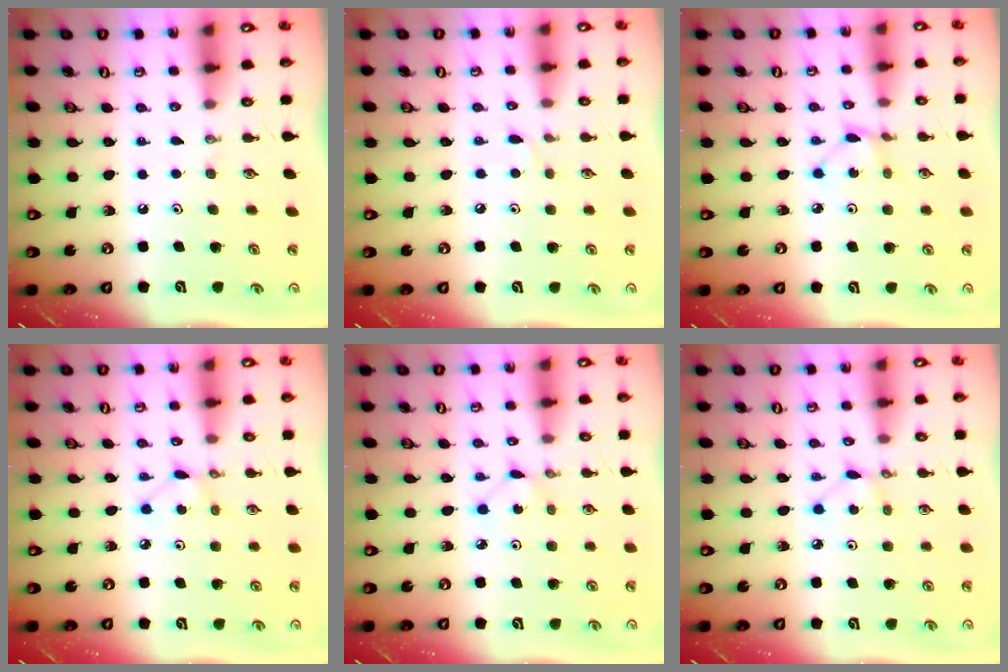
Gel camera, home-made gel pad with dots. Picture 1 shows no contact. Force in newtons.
{"total": 3.2, "press": 3.2, "slide": 0.5}
{"total": 2.2, "press": 2.2, "slide": 0.3}
{"total": 2.9, "press": 2.9, "slide": 0.3}
{"total": 1.2, "press": 1.2, "slide": 0.2}
{"total": 2.1, "press": 2.1, "slide": 0.3}